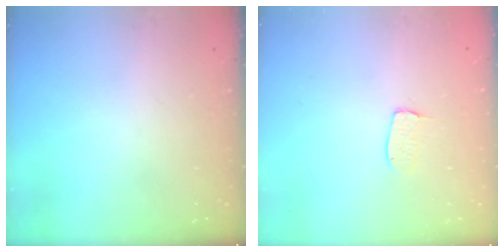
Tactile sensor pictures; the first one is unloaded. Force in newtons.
{"total": 3.8, "press": 3.8, "slide": 0.2}